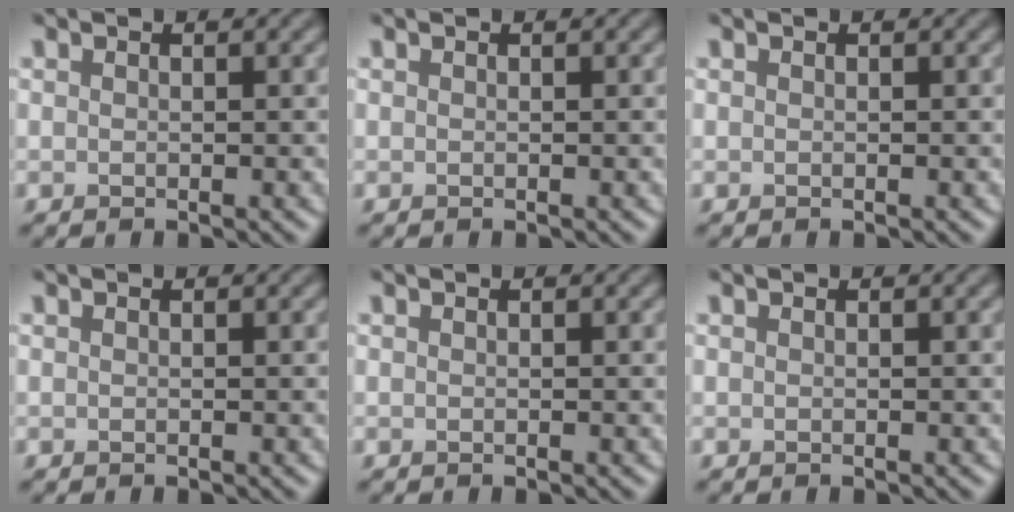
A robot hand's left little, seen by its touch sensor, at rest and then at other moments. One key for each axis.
{"total": 0.0}
{"total": 0.0}
{"total": 0.0}
{"total": 0.0}
{"total": 0.0}